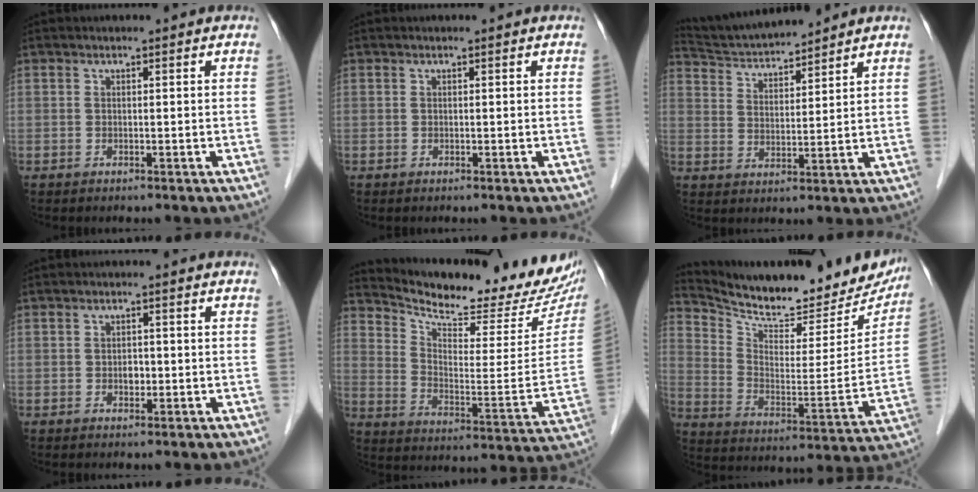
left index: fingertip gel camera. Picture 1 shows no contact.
{"total": 0.0}
{"total": 9.3, "force": [9.1, 0.2, 2.2], "torque": [-0.052, 0.021, 0.170]}
{"total": 1.5, "force": [-0.3, 1.0, 1.0], "torque": [-0.018, 0.002, -0.002]}
{"total": 22.1, "force": [20.5, 3.4, 7.5], "torque": [-0.125, -0.074, 0.283]}
{"total": 22.9, "force": [20.8, 5.9, 7.6], "torque": [-0.126, -0.047, 0.294]}